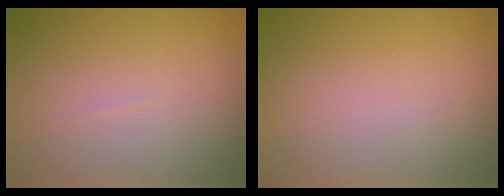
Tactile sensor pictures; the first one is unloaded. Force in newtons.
{"total": 0.0}